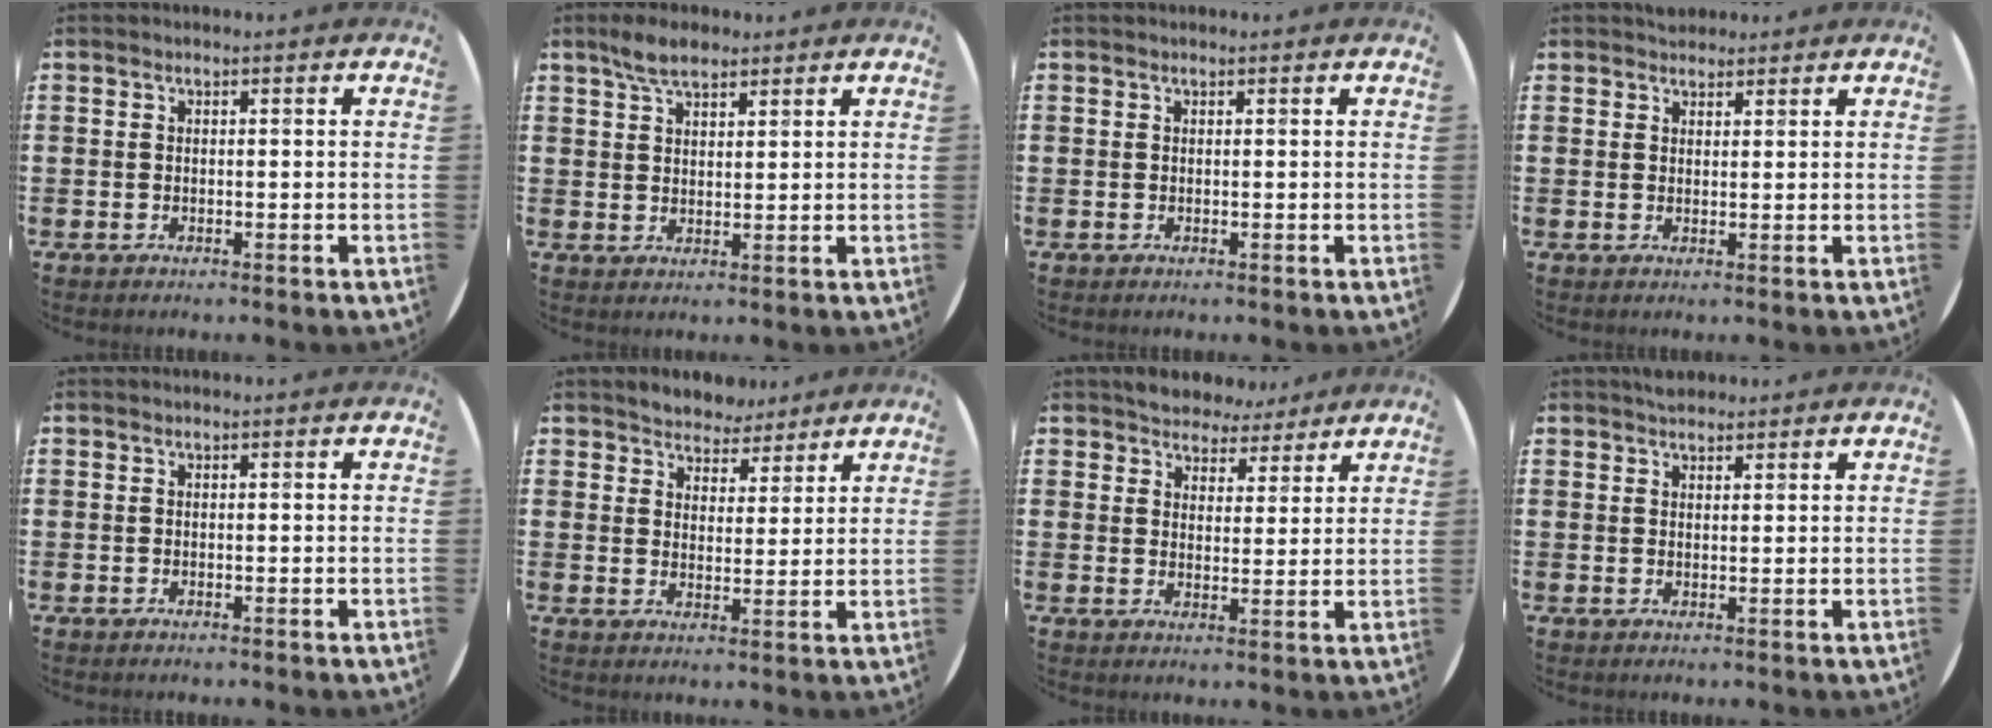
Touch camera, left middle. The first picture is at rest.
{"total": 4.4, "force": [3.5, 1.8, 2.0], "torque": [-0.039, 0.001, 0.064]}
{"total": 0.0}
{"total": 1.9, "force": [1.8, 0.6, -0.2], "torque": [0.008, 0.000, 0.035]}
{"total": 0.0}
{"total": 4.6, "force": [4.4, 1.5, -0.1], "torque": [-0.016, -0.015, 0.081]}
{"total": 4.7, "force": [4.5, 1.5, 0.1], "torque": [-0.021, -0.015, 0.083]}
{"total": 1.8, "force": [1.7, 0.6, 0.1], "torque": [0.002, 0.001, 0.032]}